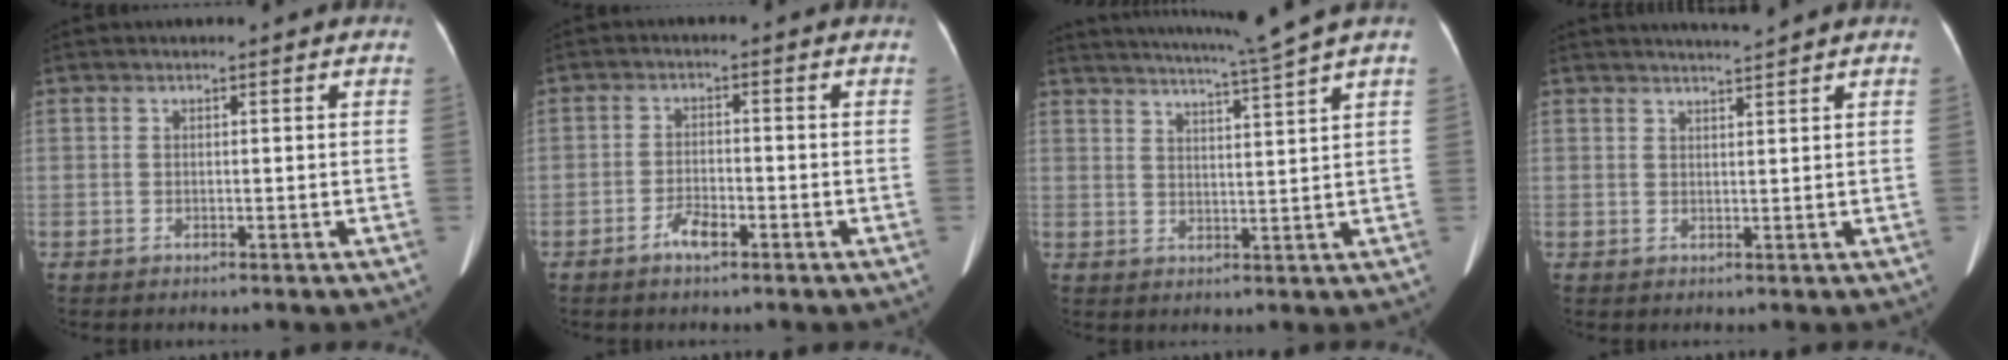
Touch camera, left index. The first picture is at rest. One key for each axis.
{"total": 3.0, "fx": -2.0, "fy": 0.9, "fz": 2.1, "tx": -0.040, "ty": 0.002, "tz": -0.037}
{"total": 9.6, "fx": 8.2, "fy": -2.8, "fz": 4.0, "tx": -0.069, "ty": -0.024, "tz": 0.124}
{"total": 2.5, "fx": 2.3, "fy": -1.1, "fz": 0.2, "tx": -0.004, "ty": -0.002, "tz": 0.045}